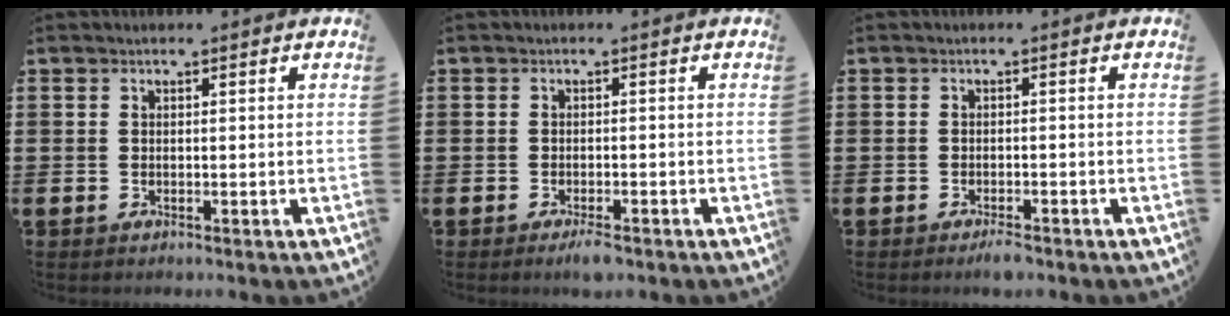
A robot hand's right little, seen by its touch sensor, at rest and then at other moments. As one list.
[{"total": 1.6, "force": [-1.2, 0.5, 1.0], "torque": [-0.019, 0.002, -0.023]}, {"total": 1.3, "force": [-1.1, 0.3, 0.5], "torque": [-0.010, 0.000, -0.023]}]